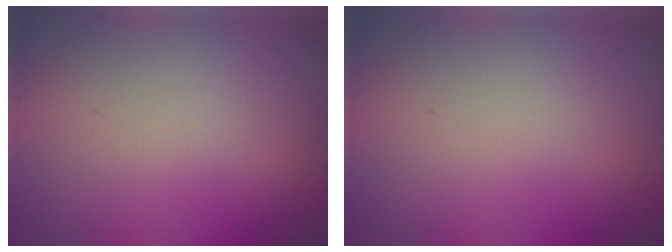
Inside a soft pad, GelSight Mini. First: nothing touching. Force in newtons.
{"total": 0.0}